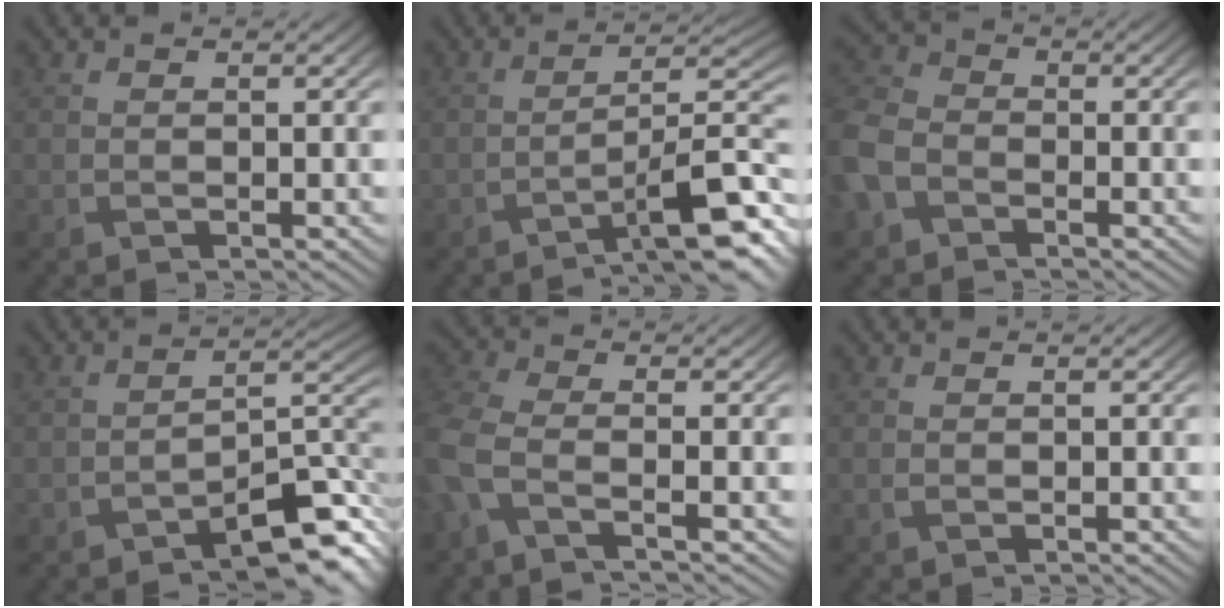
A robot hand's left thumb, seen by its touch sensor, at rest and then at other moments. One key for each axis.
{"total": 7.8, "fx": -4.8, "fy": 1.8, "fz": 5.9, "tx": -0.092, "ty": 0.000, "tz": -0.082}
{"total": 7.1, "fx": -3.3, "fy": 5.3, "fz": 3.4, "tx": -0.108, "ty": -0.010, "tz": -0.085}
{"total": 7.6, "fx": -5.2, "fy": 3.4, "fz": 4.4, "tx": -0.042, "ty": -0.005, "tz": -0.090}
{"total": 4.8, "fx": -2.1, "fy": 2.0, "fz": 3.8, "tx": -0.107, "ty": -0.011, "tz": -0.057}
{"total": 0.0}